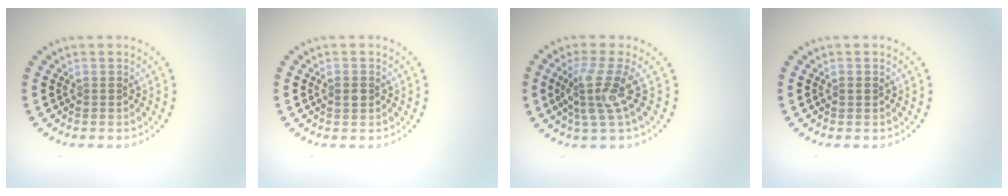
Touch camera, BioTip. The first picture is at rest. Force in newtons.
{"total": 1.4, "press": 1.4, "slide": 0.1}
{"total": 3.5, "press": 2.6, "slide": 2.3}
{"total": 0.7, "press": 0.7, "slide": 0.0}